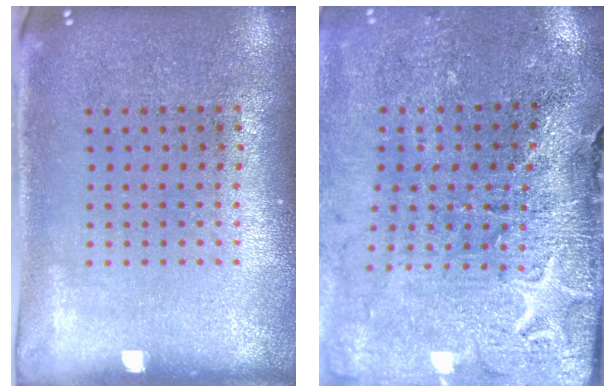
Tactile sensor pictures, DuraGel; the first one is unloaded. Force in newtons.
{"total": 3.4, "press": 3.3, "slide": 1.0}